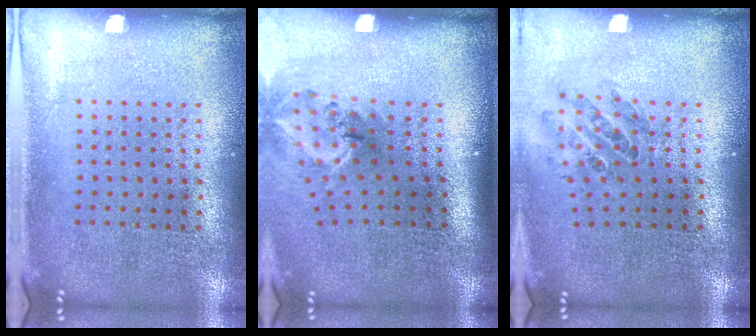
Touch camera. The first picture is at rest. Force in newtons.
{"total": 1.9, "press": 1.3, "slide": 1.5}
{"total": 0.9, "press": 0.8, "slide": 0.1}